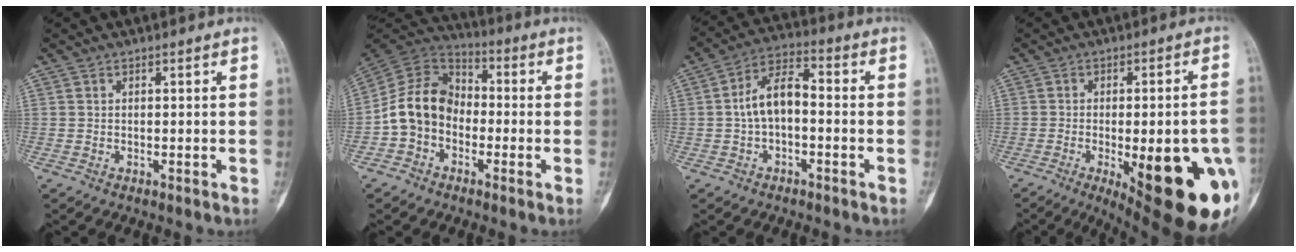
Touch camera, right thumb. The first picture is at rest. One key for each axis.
{"total": 12.4, "fx": -2.7, "fy": 9.9, "fz": 7.0, "tx": -0.112, "ty": 0.046, "tz": -0.064}
{"total": 8.7, "fx": -0.8, "fy": 5.0, "fz": 7.0, "tx": -0.120, "ty": 0.035, "tz": -0.026}
{"total": 25.4, "fx": -7.7, "fy": 8.3, "fz": 22.7, "tx": -0.232, "ty": 0.000, "tz": -0.077}